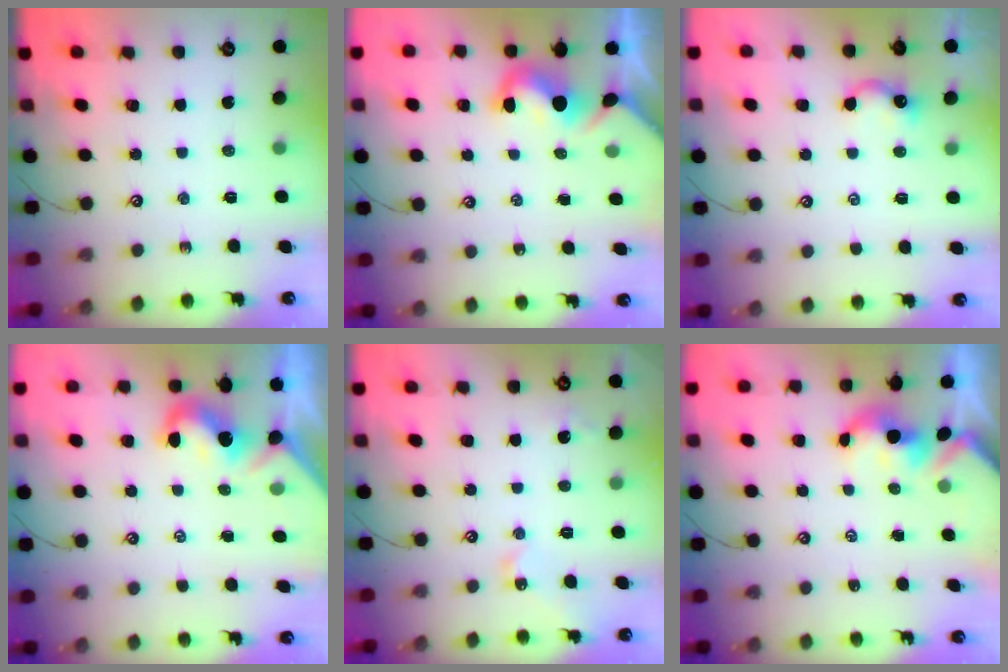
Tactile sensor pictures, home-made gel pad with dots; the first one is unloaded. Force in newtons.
{"total": 2.9, "press": 2.9, "slide": 0.4}
{"total": 0.8, "press": 0.6, "slide": 0.5}
{"total": 2.0, "press": 2.0, "slide": 0.4}
{"total": 4.4, "press": 4.4, "slide": 0.6}
{"total": 1.8, "press": 1.8, "slide": 0.1}